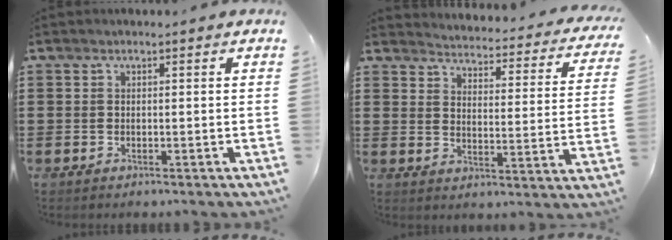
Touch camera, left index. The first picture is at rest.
{"total": 3.0, "force": [3.0, -0.5, 0.3], "torque": [-0.021, -0.040, 0.042]}